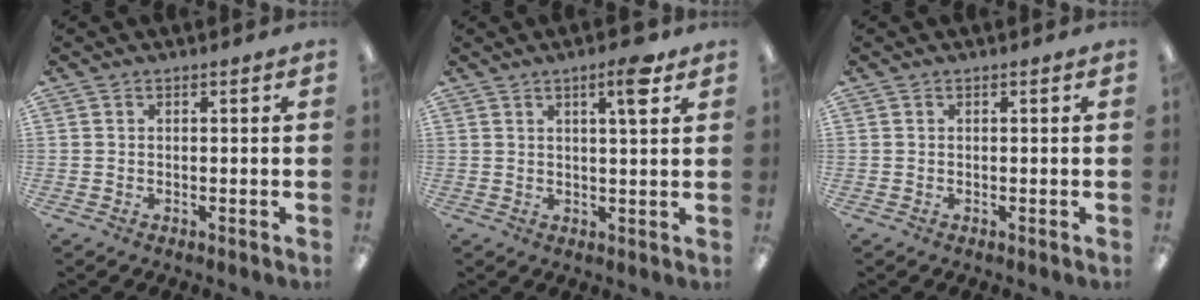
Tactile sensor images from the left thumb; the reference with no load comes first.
{"total": 6.2, "force": [3.6, 1.1, 4.9], "torque": [-0.066, -0.013, 0.051]}
{"total": 0.0}